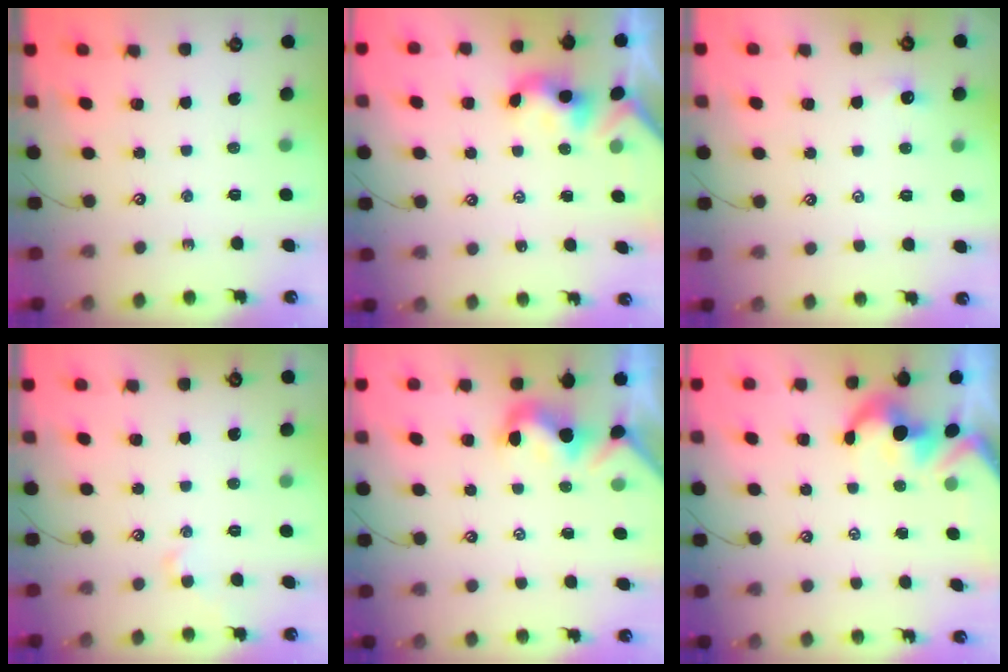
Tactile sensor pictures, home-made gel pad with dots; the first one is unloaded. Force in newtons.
{"total": 2.4, "press": 2.4, "slide": 0.2}
{"total": 2.3, "press": 2.3, "slide": 0.4}
{"total": 0.6, "press": 0.0, "slide": 0.6}
{"total": 1.0, "press": 0.9, "slide": 0.4}
{"total": 1.9, "press": 1.8, "slide": 0.7}